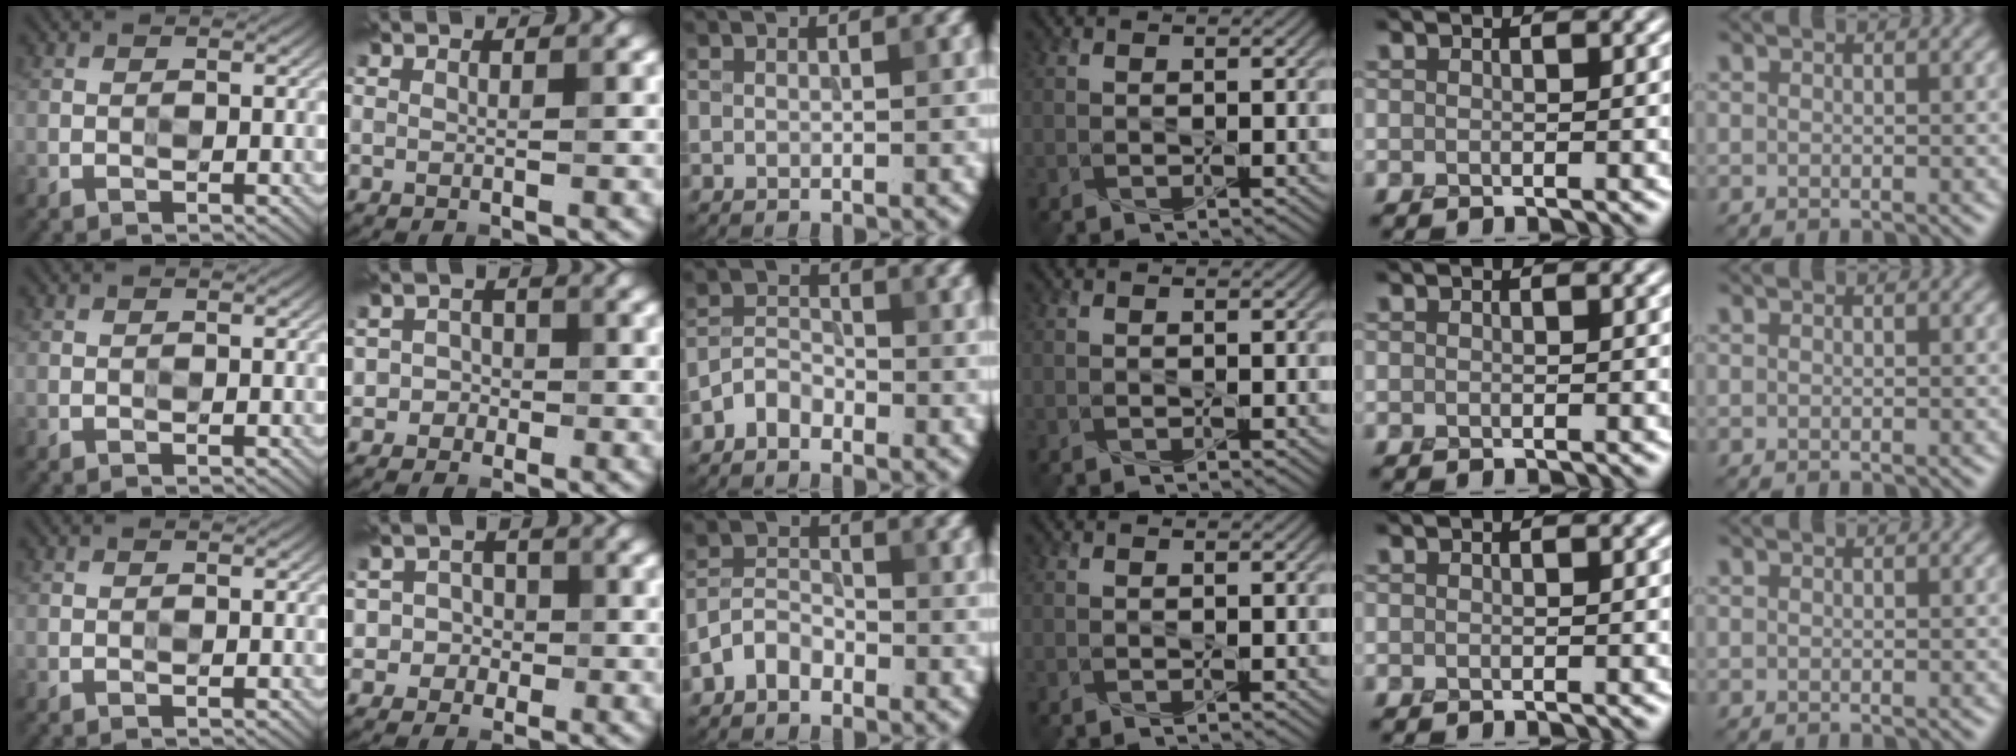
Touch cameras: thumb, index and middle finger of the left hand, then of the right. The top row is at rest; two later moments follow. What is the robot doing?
{"motion": "press", "object": "gel pad"}